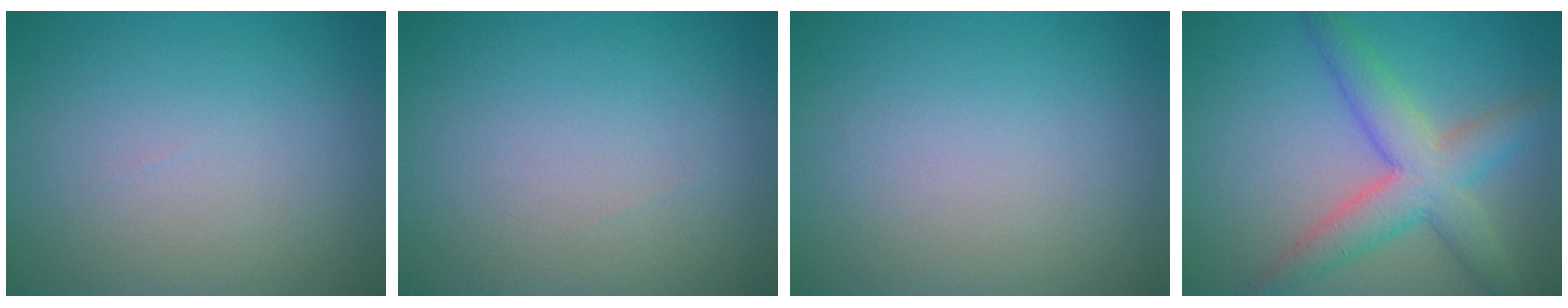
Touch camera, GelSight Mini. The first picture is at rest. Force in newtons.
{"total": 0.0}
{"total": 0.0}
{"total": 5.9, "press": 5.9, "slide": 0.2}